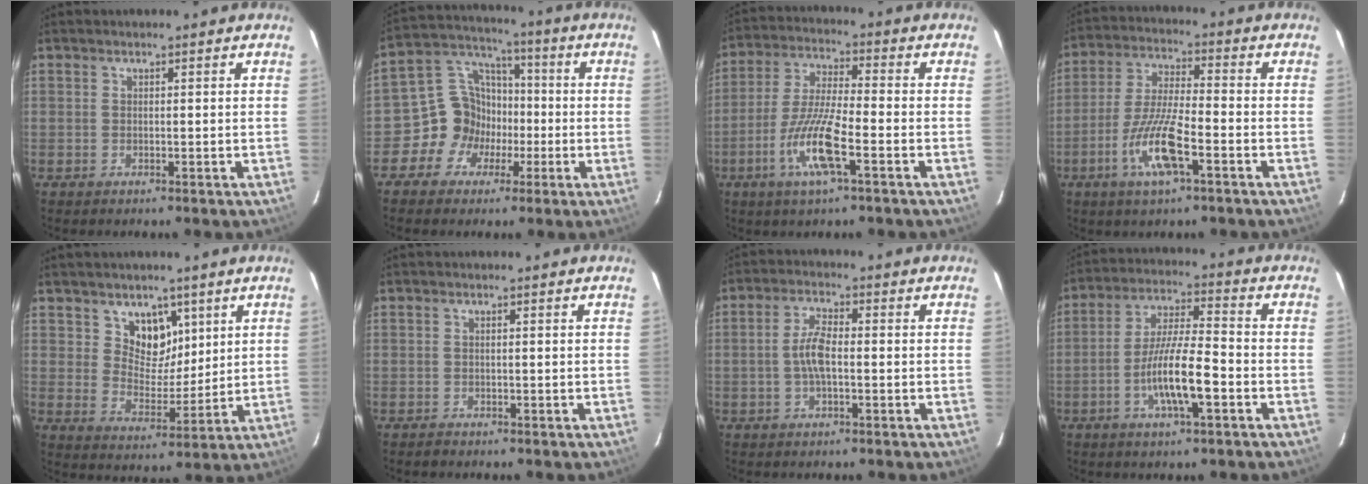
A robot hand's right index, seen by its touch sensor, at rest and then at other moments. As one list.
[{"total": 10.3, "force": [-3.8, 9.2, 2.7], "torque": [-0.057, 0.047, -0.063]}, {"total": 11.3, "force": [-4.9, 1.5, 10.1], "torque": [-0.211, -0.007, -0.098]}, {"total": 11.2, "force": [-5.2, 2.2, 9.6], "torque": [-0.201, -0.007, -0.102]}, {"total": 7.5, "force": [4.2, 5.6, 2.8], "torque": [-0.035, -0.013, 0.076]}, {"total": 0.7, "force": [-0.7, 0.2, 0.1], "torque": [-0.004, 0.002, -0.010]}, {"total": 4.9, "force": [-0.9, 1.6, 4.5], "torque": [-0.094, 0.008, -0.017]}, {"total": 10.8, "force": [-4.1, 1.7, 9.8], "torque": [-0.191, -0.004, -0.077]}]